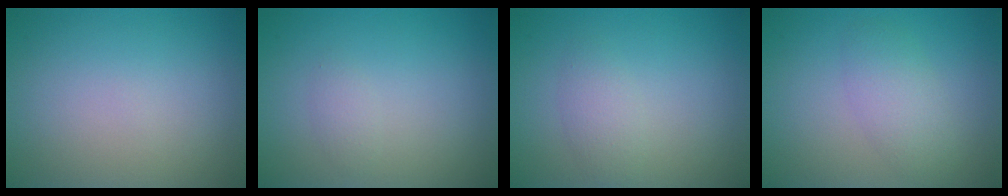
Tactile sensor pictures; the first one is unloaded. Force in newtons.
{"total": 0.8, "press": 0.8, "slide": 0.0}
{"total": 1.8, "press": 1.8, "slide": 0.1}
{"total": 2.7, "press": 2.7, "slide": 0.3}